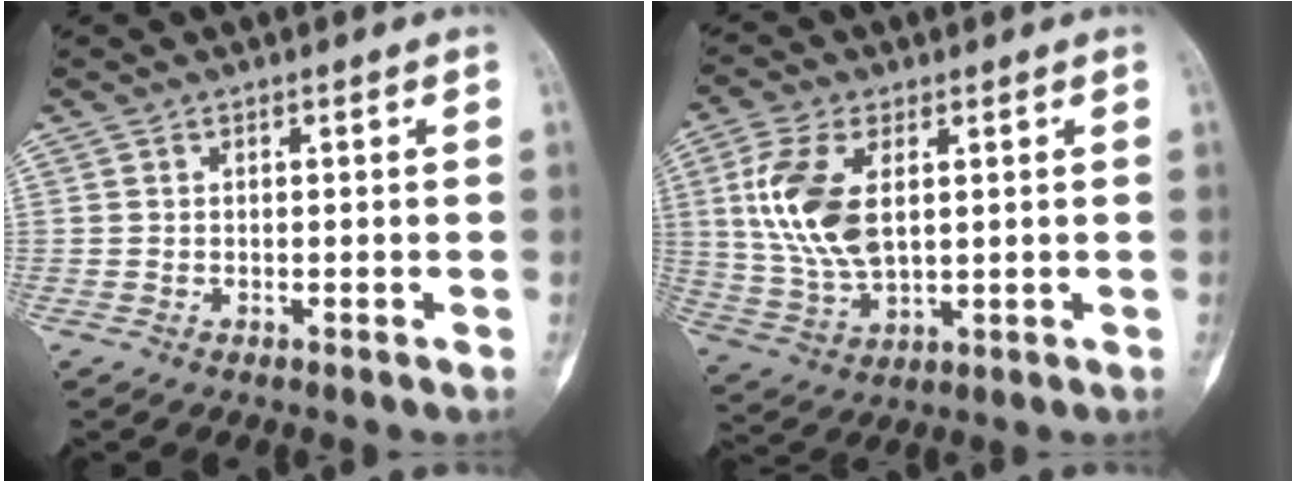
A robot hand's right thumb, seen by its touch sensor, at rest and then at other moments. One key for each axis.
{"total": 12.8, "fx": 2.8, "fy": 6.9, "fz": 10.5, "tx": -0.222, "ty": -0.009, "tz": 0.062}